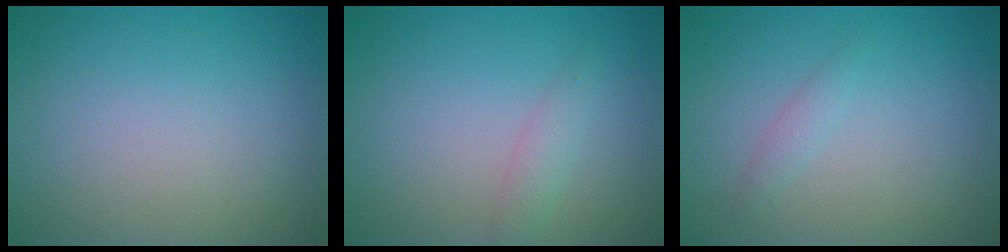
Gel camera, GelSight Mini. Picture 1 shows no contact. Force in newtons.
{"total": 1.4, "press": 1.4, "slide": 0.1}
{"total": 0.9, "press": 0.9, "slide": 0.1}